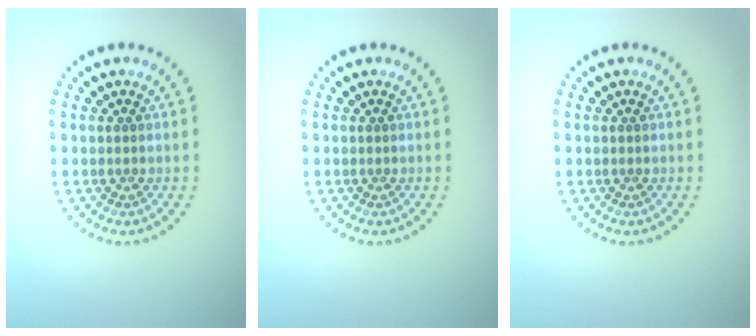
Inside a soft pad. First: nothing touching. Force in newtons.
{"total": 0.0}
{"total": 0.0}